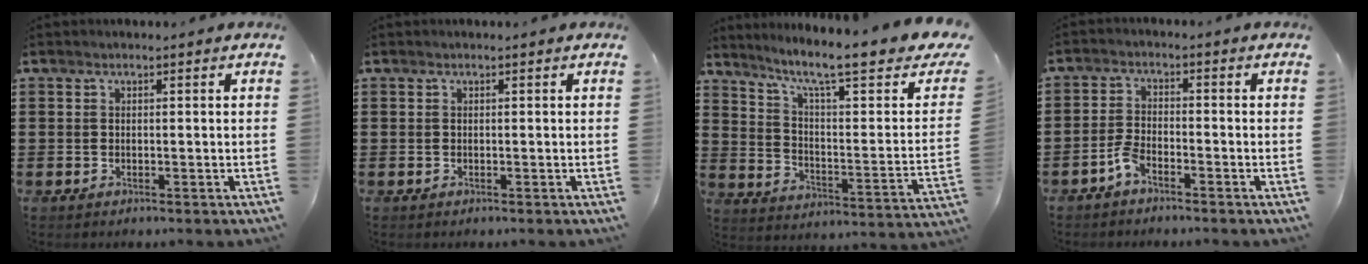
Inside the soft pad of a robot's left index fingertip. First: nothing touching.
{"total": 0.0}
{"total": 9.1, "force": [6.6, 0.9, 6.2], "torque": [-0.121, -0.048, 0.097]}
{"total": 3.0, "force": [-2.2, 0.8, 1.8], "torque": [-0.049, 0.004, -0.048]}